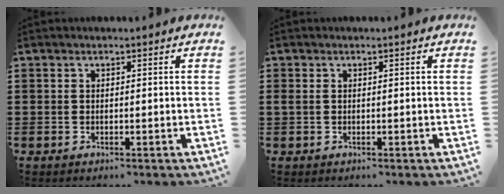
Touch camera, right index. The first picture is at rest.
{"total": 0.5, "force": [-0.1, 0.1, 0.5], "torque": [-0.011, -0.001, -0.002]}